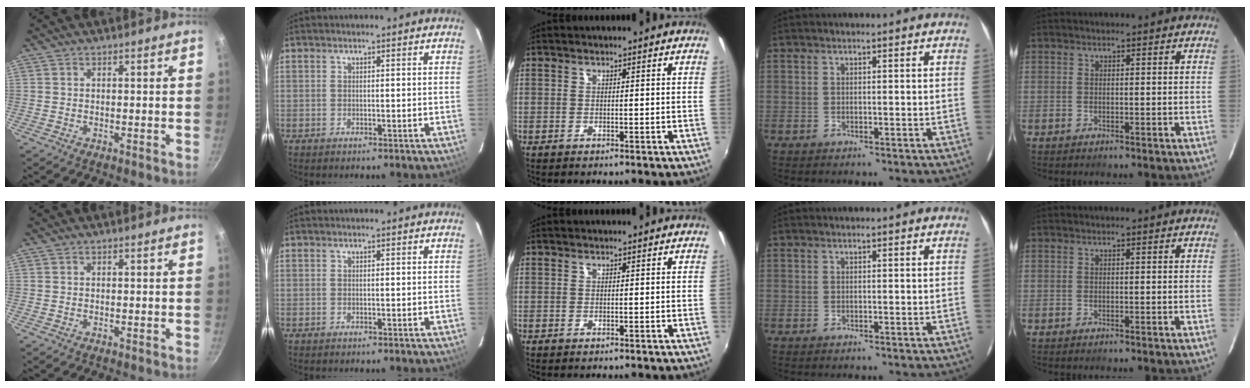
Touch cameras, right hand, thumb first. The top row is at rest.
{}